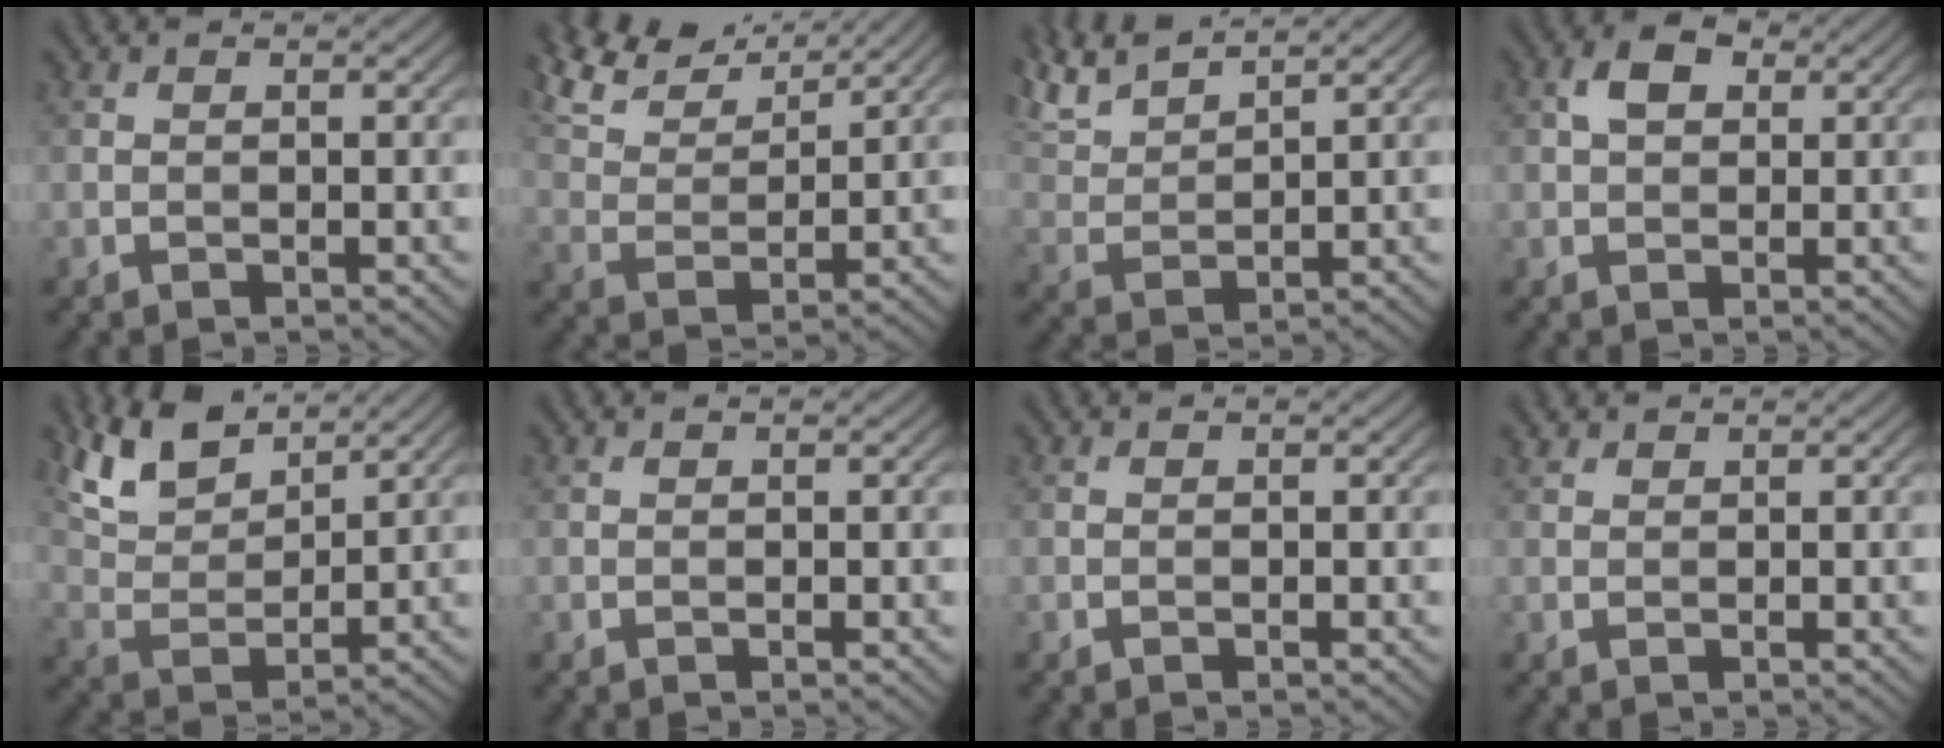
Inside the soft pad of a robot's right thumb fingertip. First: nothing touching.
{"total": 9.5, "force": [7.9, 2.6, 4.5], "torque": [-0.117, 0.013, 0.143]}
{"total": 7.0, "force": [6.0, 1.5, 3.3], "torque": [-0.090, 0.018, 0.127]}
{"total": 3.5, "force": [1.1, 2.4, 2.3], "torque": [-0.049, 0.009, 0.014]}
{"total": 9.0, "force": [6.6, 3.7, 4.9], "torque": [-0.123, 0.009, 0.132]}
{"total": 0.0}
{"total": 0.0}
{"total": 1.0, "force": [1.0, 0.3, 0.2], "torque": [-0.009, 0.004, 0.023]}